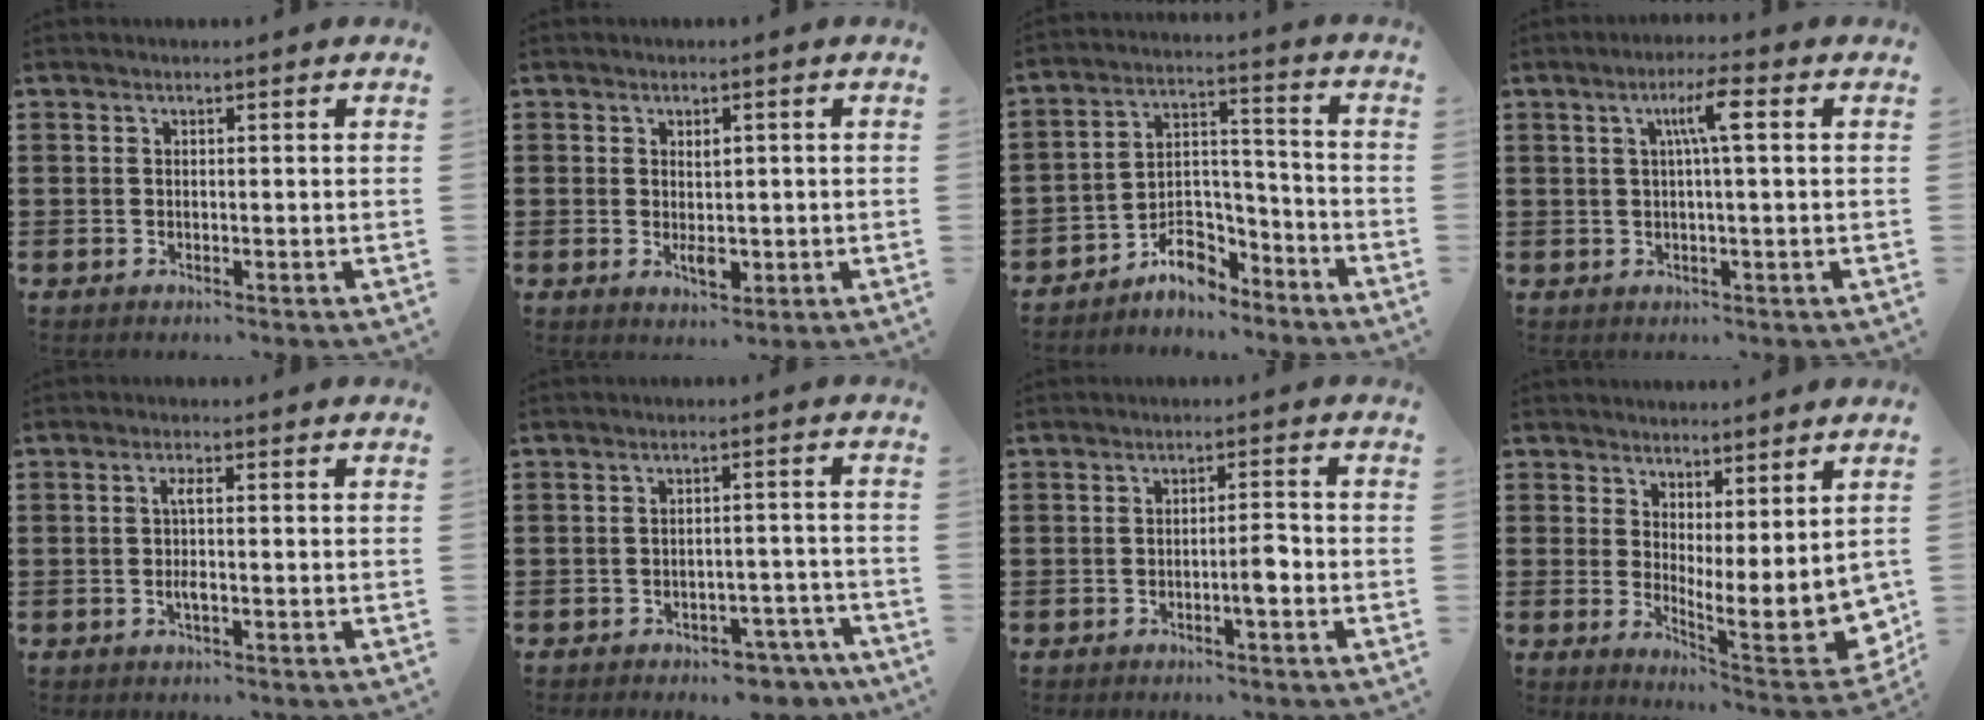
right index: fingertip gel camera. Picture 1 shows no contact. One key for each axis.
{"total": 3.2, "fx": -0.2, "fy": 1.8, "fz": 2.7, "tx": -0.043, "ty": 0.000, "tz": -0.005}
{"total": 7.8, "fx": -6.6, "fy": 3.4, "fz": 2.4, "tx": -0.048, "ty": 0.022, "tz": -0.128}
{"total": 5.0, "fx": 1.2, "fy": 0.3, "fz": 4.9, "tx": -0.096, "ty": 0.005, "tz": 0.015}
{"total": 2.6, "fx": -0.3, "fy": 0.6, "fz": 2.5, "tx": -0.059, "ty": -0.003, "tz": -0.012}
{"total": 3.4, "fx": -3.2, "fy": 0.8, "fz": 0.9, "tx": -0.015, "ty": 0.006, "tz": -0.064}
{"total": 3.4, "fx": -1.1, "fy": 0.6, "fz": 3.2, "tx": -0.055, "ty": 0.003, "tz": -0.021}
{"total": 5.9, "fx": 3.1, "fy": 1.7, "fz": 4.7, "tx": -0.072, "ty": -0.048, "tz": 0.067}